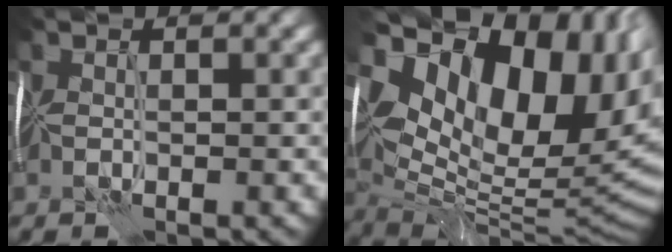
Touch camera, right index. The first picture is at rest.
{"total": 16.0, "force": [6.4, 8.8, 11.7], "torque": [-0.169, 0.027, 0.110]}